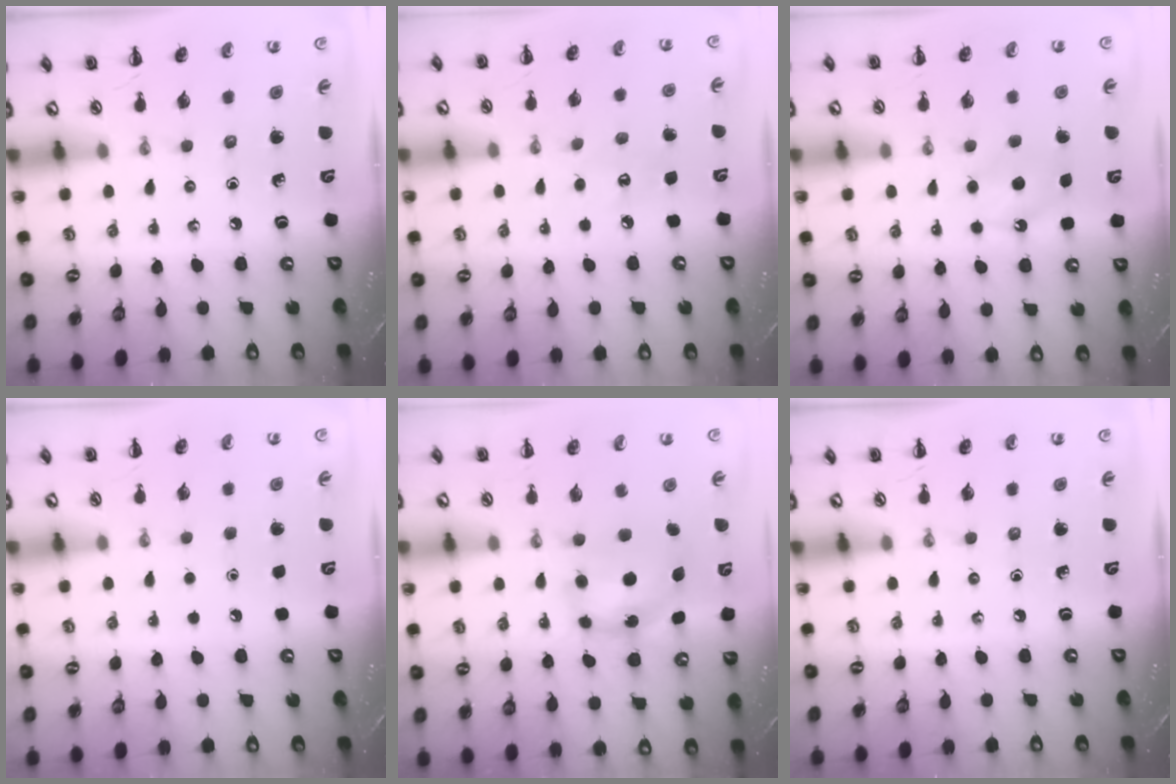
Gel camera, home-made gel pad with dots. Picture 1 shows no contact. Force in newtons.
{"total": 5.2, "press": 5.1, "slide": 1.3}
{"total": 7.5, "press": 7.3, "slide": 1.9}
{"total": 1.8, "press": 1.7, "slide": 0.1}
{"total": 6.2, "press": 6.2, "slide": 0.9}
{"total": 0.0}